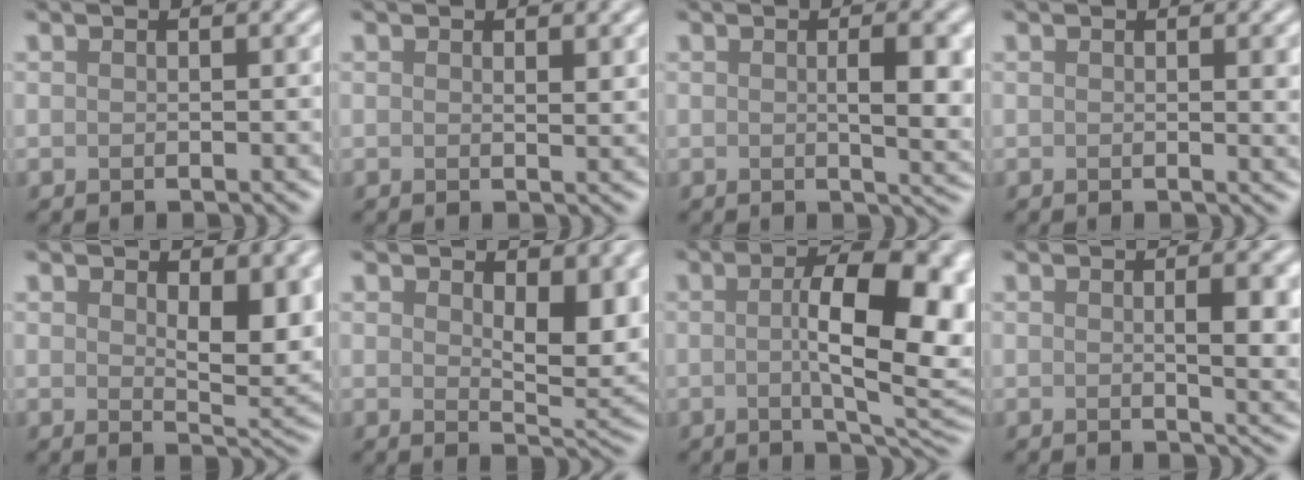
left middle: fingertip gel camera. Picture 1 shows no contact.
{"total": 0.7, "force": [0.5, 0.1, 0.5], "torque": [-0.005, -0.003, 0.009]}
{"total": 5.0, "force": [0.4, 1.3, 4.8], "torque": [-0.062, 0.001, 0.008]}
{"total": 1.4, "force": [0.3, 0.2, 1.3], "torque": [-0.013, -0.001, 0.004]}
{"total": 5.3, "force": [1.5, 2.4, 4.5], "torque": [-0.066, -0.008, 0.031]}
{"total": 6.0, "force": [1.7, 2.9, 4.9], "torque": [-0.074, -0.010, 0.033]}
{"total": 10.6, "force": [0.3, 3.4, 10.0], "torque": [-0.137, 0.000, 0.008]}
{"total": 4.1, "force": [0.5, 1.0, 4.0], "torque": [-0.050, 0.000, 0.009]}